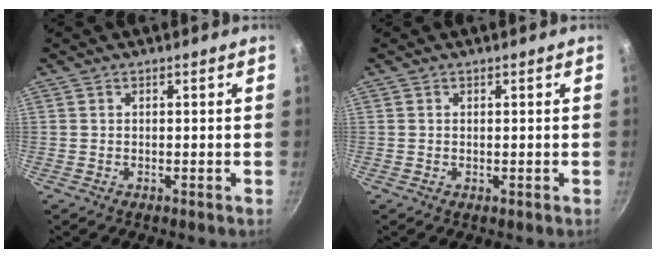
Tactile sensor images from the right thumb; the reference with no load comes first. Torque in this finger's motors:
{"motor_torque": [-0.14, -0.21, -0.15, 0.07, -0.06]}